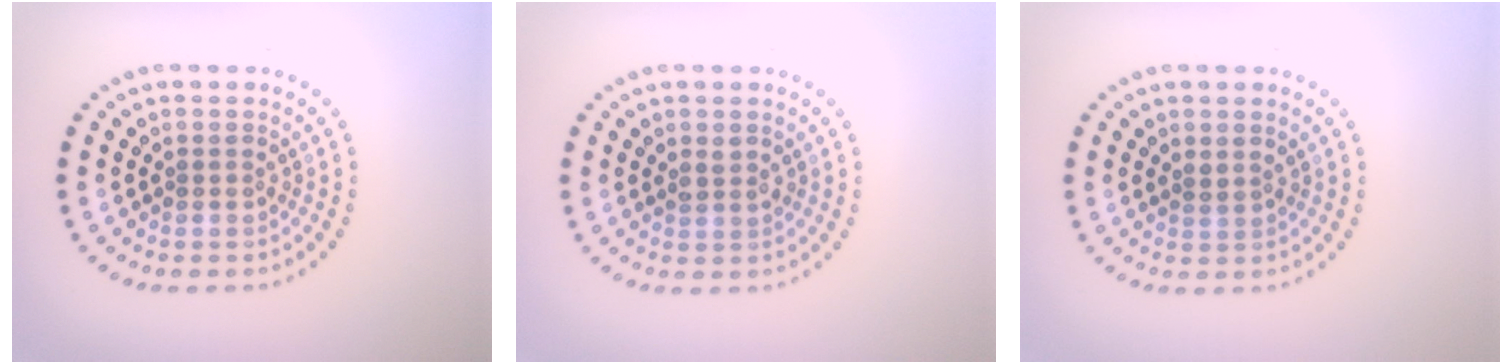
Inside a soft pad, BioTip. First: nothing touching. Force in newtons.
{"total": 0.8, "press": 0.7, "slide": 0.4}
{"total": 0.6, "press": 0.3, "slide": 0.5}